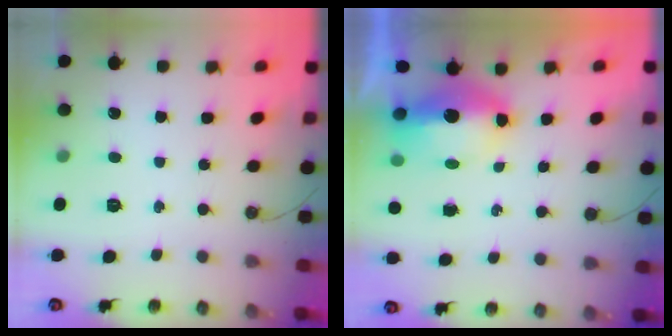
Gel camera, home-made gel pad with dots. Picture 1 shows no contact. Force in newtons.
{"total": 8.9, "press": 8.9, "slide": 0.8}